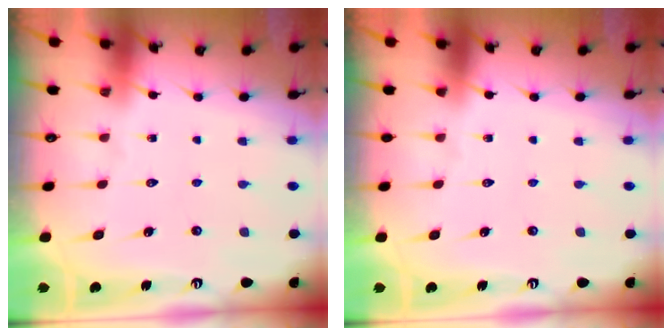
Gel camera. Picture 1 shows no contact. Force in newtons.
{"total": 0.0}